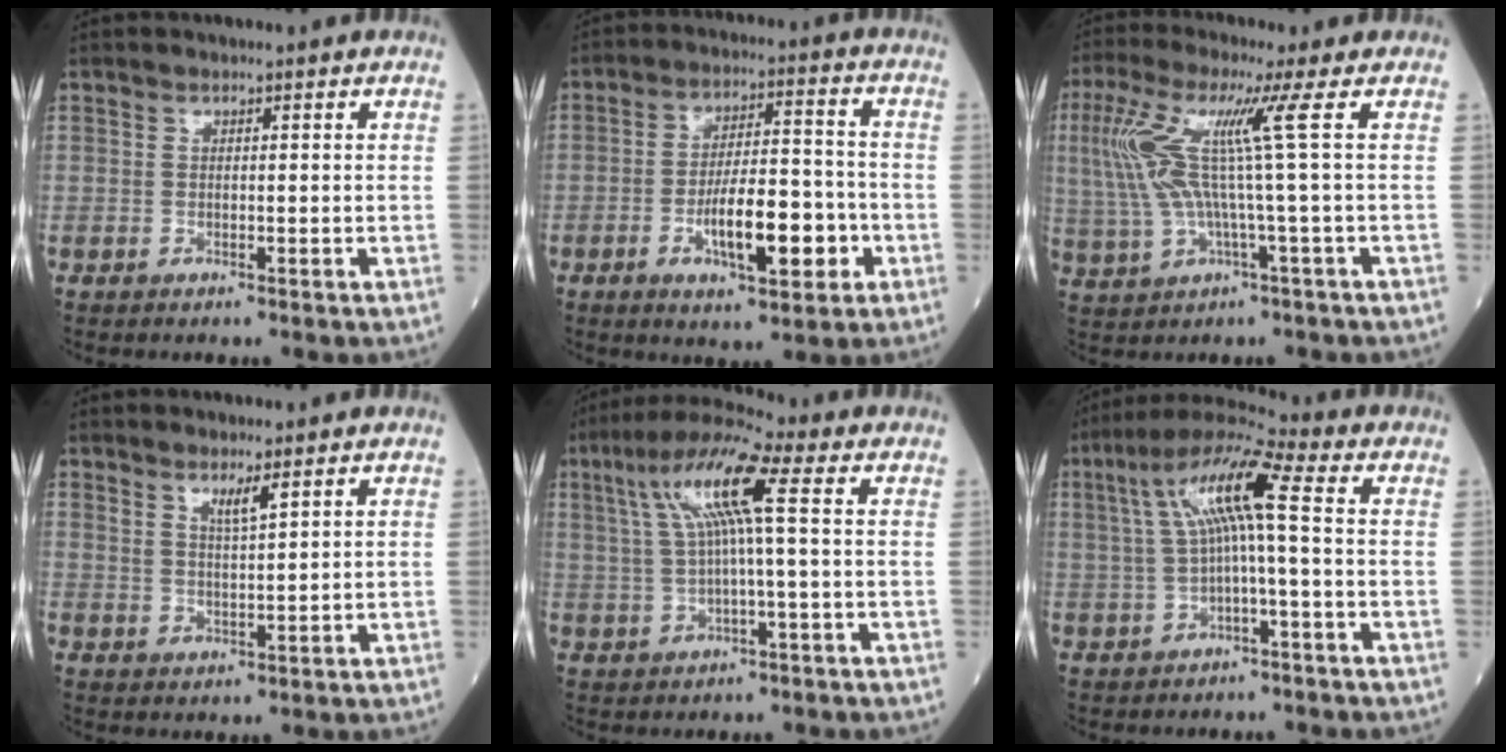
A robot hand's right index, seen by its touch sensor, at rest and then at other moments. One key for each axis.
{"total": 11.4, "fx": -3.9, "fy": 3.4, "fz": 10.2, "tx": -0.176, "ty": 0.010, "tz": -0.061}
{"total": 10.2, "fx": 2.0, "fy": -1.0, "fz": 10.0, "tx": -0.219, "ty": 0.018, "tz": 0.044}
{"total": 2.8, "fx": 1.9, "fy": 0.1, "fz": 2.1, "tx": -0.043, "ty": -0.006, "tz": 0.038}
{"total": 10.5, "fx": 2.5, "fy": 0.6, "fz": 10.2, "tx": -0.207, "ty": 0.032, "tz": 0.046}
{"total": 10.6, "fx": 1.3, "fy": 0.9, "fz": 10.5, "tx": -0.208, "ty": 0.038, "tz": 0.021}